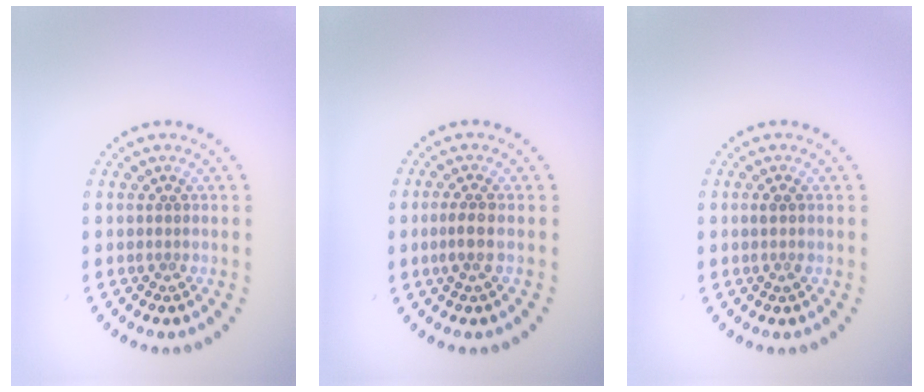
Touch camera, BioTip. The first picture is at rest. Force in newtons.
{"total": 1.7, "press": 1.5, "slide": 0.9}
{"total": 0.9, "press": 0.9, "slide": 0.3}